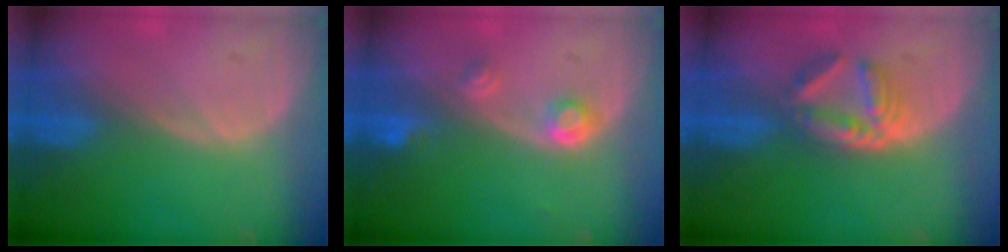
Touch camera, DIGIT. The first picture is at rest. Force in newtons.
{"total": 3.0, "press": 2.8, "slide": 1.0}
{"total": 6.0, "press": 5.2, "slide": 3.1}